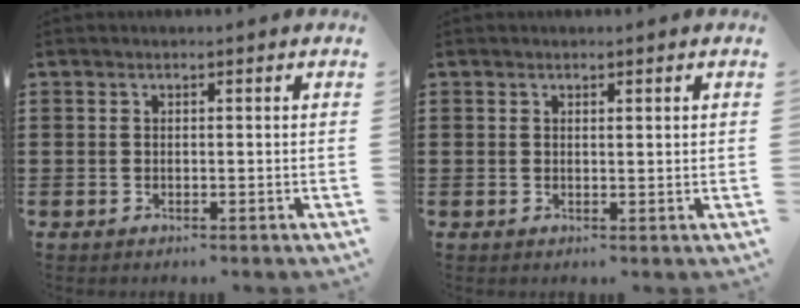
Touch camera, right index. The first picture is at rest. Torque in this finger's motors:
{"motor_torque": [-0.12, 0.25, -0.01, -0.01]}